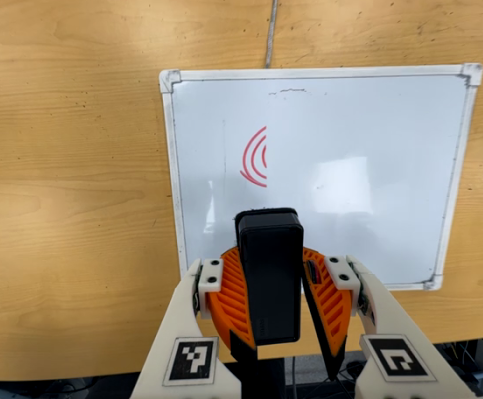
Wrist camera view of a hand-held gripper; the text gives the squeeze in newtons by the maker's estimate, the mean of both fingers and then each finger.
{"total": 10.9, "left": 10.8, "right": 11.0}